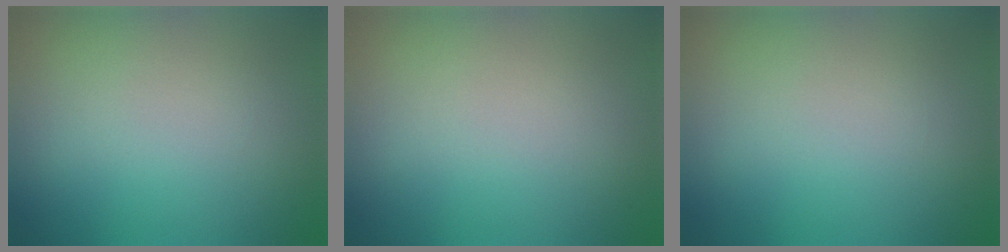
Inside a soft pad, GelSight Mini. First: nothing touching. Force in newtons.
{"total": 0.0}
{"total": 0.0}